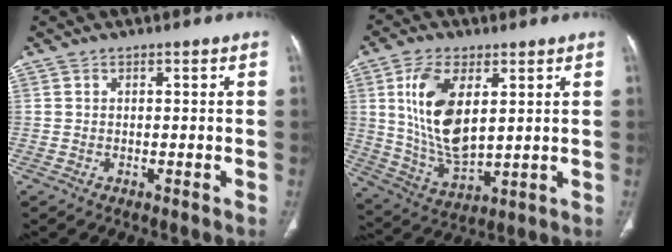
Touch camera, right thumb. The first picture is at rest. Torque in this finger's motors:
{"motor_torque": [1.60, 2.81, 1.36, -1.06, 0.40]}